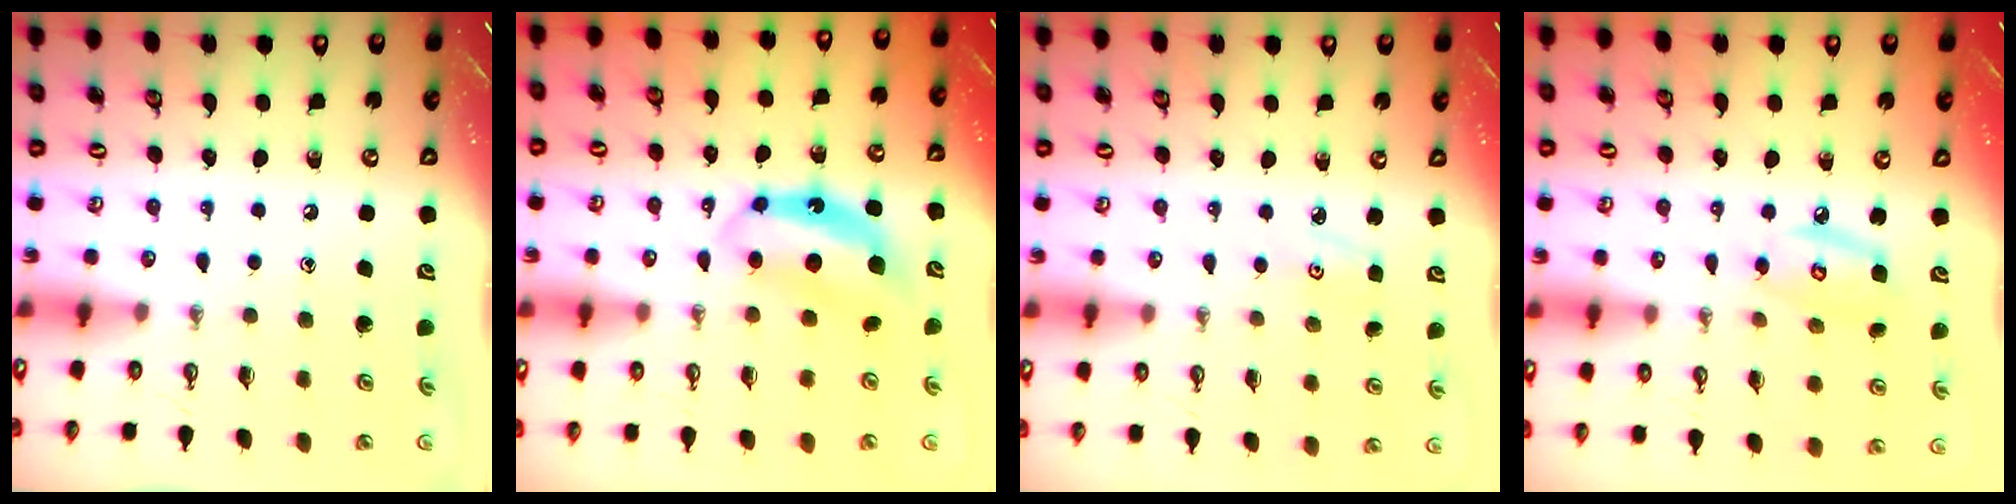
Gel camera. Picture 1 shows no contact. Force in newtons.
{"total": 7.8, "press": 7.8, "slide": 0.5}
{"total": 2.7, "press": 2.6, "slide": 0.4}
{"total": 7.3, "press": 7.3, "slide": 0.5}